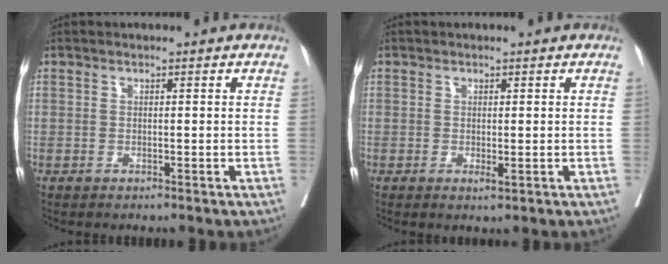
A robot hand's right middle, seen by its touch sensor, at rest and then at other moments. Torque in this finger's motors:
{"motor_torque": [0.15, -0.42, 0.05, 0.00]}